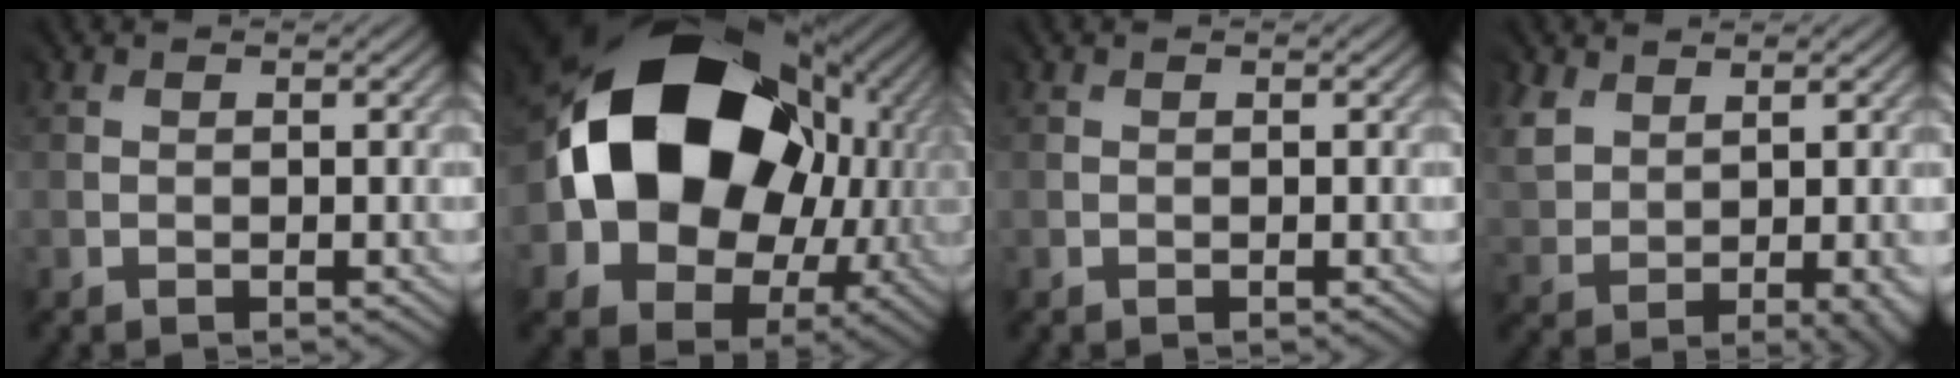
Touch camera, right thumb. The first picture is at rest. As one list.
[{"total": 17.6, "force": [1.8, 14.2, 10.3], "torque": [-0.213, -0.025, 0.053]}, {"total": 0.0}, {"total": 5.5, "force": [2.8, 3.5, 3.3], "torque": [-0.078, 0.003, 0.060]}]